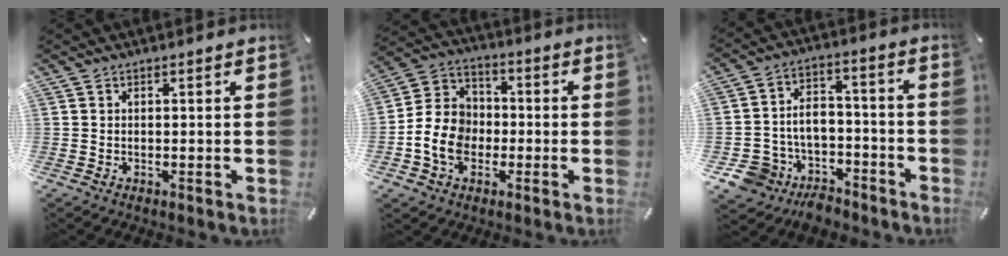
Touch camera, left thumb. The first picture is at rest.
{"total": 10.7, "force": [-2.8, 9.1, 4.8], "torque": [-0.114, 0.025, -0.050]}
{"total": 9.5, "force": [-5.4, 7.7, 1.7], "torque": [-0.039, 0.025, -0.093]}